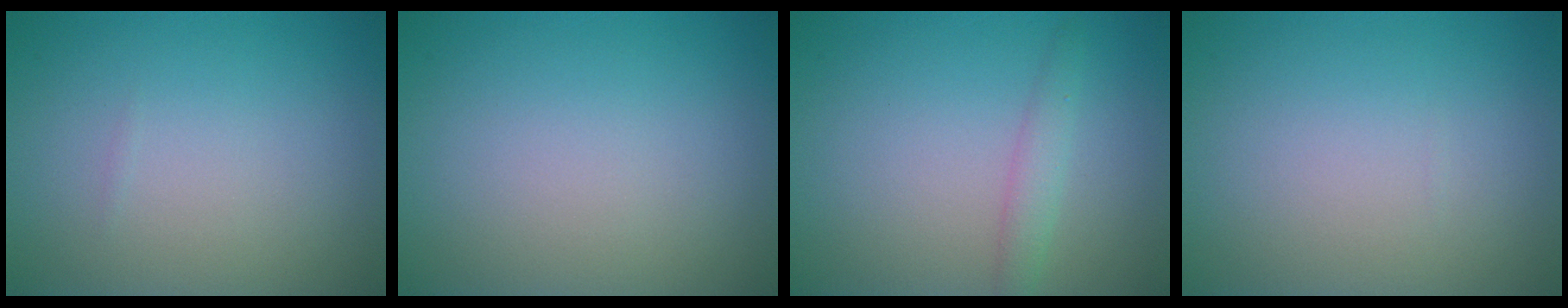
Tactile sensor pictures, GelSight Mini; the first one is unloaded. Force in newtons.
{"total": 0.0}
{"total": 1.8, "press": 1.8, "slide": 0.0}
{"total": 0.0}